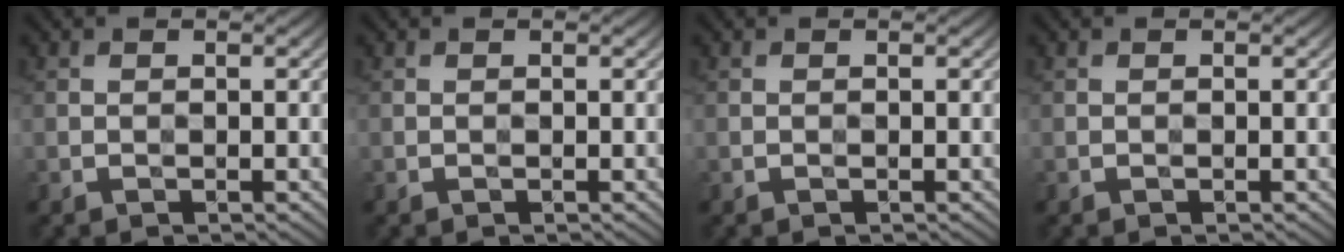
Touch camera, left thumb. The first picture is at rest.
{"total": 0.0}
{"total": 0.0}
{"total": 0.0}